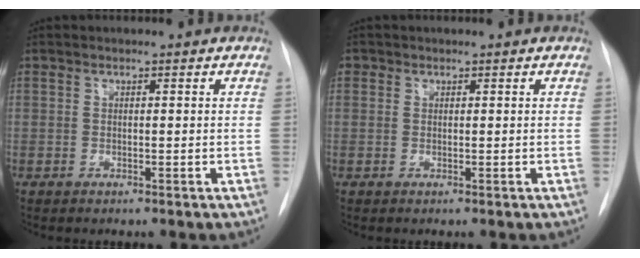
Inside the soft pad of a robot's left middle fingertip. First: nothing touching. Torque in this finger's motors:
{"motor_torque": [0.48, -0.51, 0.01, 0.02]}